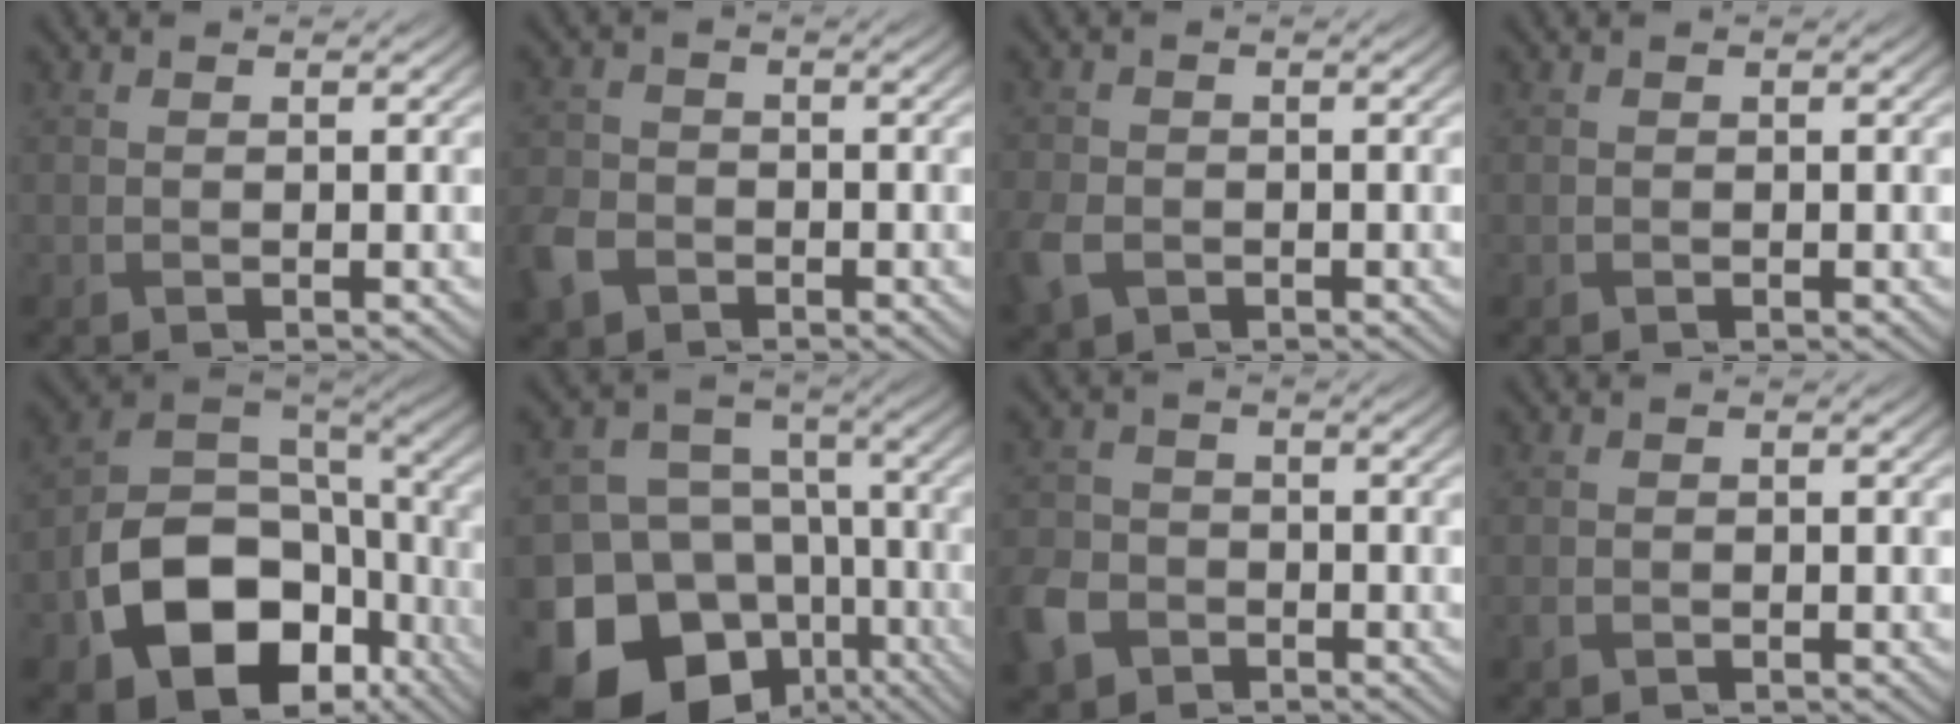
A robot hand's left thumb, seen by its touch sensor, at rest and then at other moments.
{"total": 4.8, "force": [-2.7, 3.4, 2.0], "torque": [-0.062, -0.007, -0.065]}
{"total": 4.3, "force": [-1.9, 3.2, 2.2], "torque": [-0.069, -0.013, -0.044]}
{"total": 0.0}
{"total": 15.8, "force": [-5.9, 11.1, 9.5], "torque": [-0.193, -0.045, -0.100]}
{"total": 19.0, "force": [-10.2, 14.6, 6.7], "torque": [-0.169, -0.066, -0.149]}
{"total": 6.1, "force": [-3.3, 4.4, 2.5], "torque": [-0.072, -0.010, -0.079]}
{"total": 0.7, "force": [-0.4, 0.5, 0.3], "torque": [-0.008, -0.005, -0.006]}